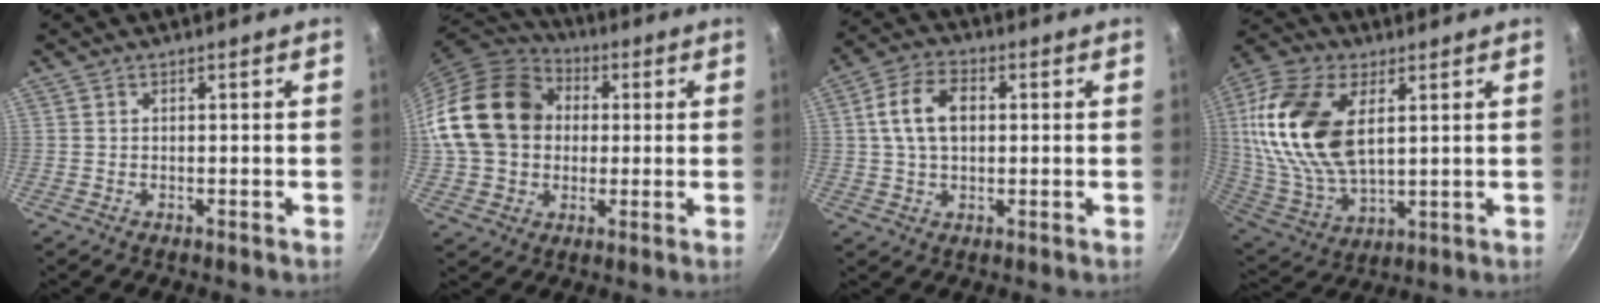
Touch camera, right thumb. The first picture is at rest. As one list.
[{"total": 19.8, "force": [2.4, 16.0, 11.5], "torque": [-0.193, 0.033, 0.037]}, {"total": 9.6, "force": [1.5, 6.2, 7.1], "torque": [-0.122, 0.017, 0.022]}, {"total": 22.1, "force": [5.7, 12.4, 17.3], "torque": [-0.340, -0.019, 0.112]}]